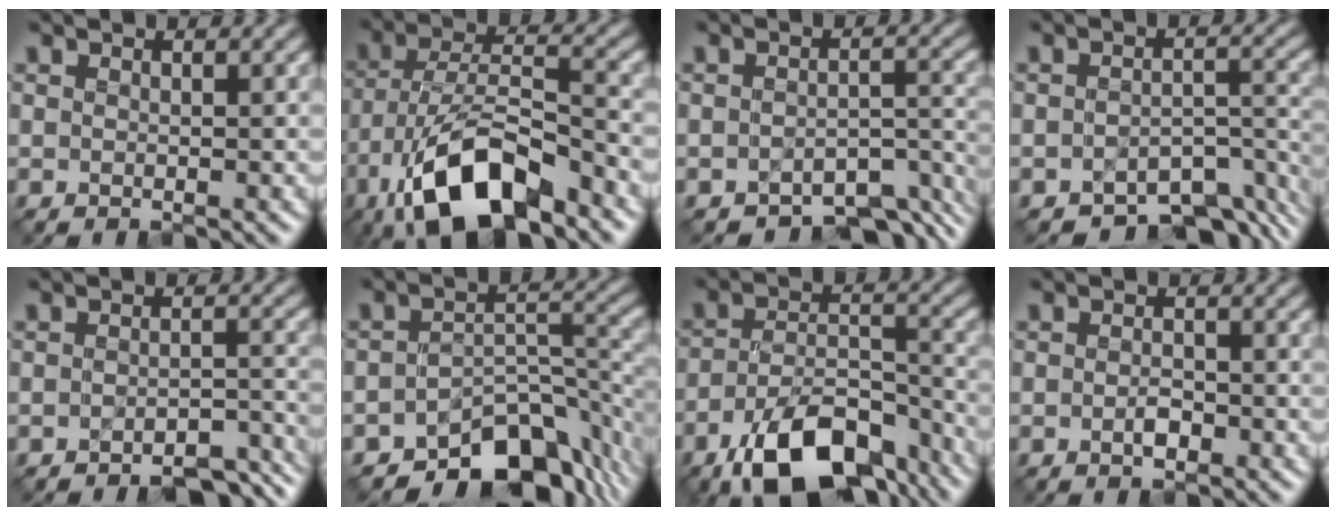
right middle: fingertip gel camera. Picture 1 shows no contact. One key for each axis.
{"total": 11.0, "fx": -6.7, "fy": 4.0, "fz": 7.7, "tx": -0.140, "ty": 0.005, "tz": -0.124}
{"total": 5.5, "fx": -4.8, "fy": 1.9, "fz": 2.0, "tx": -0.016, "ty": -0.011, "tz": -0.063}
{"total": 6.4, "fx": -5.4, "fy": 2.4, "fz": 2.6, "tx": -0.021, "ty": -0.013, "tz": -0.078}
{"total": 4.4, "fx": -3.7, "fy": 1.1, "fz": 1.9, "tx": -0.022, "ty": -0.001, "tz": -0.047}
{"total": 9.0, "fx": -6.7, "fy": 3.9, "fz": 4.4, "tx": -0.040, "ty": -0.017, "tz": -0.109}
{"total": 11.4, "fx": -7.7, "fy": 4.6, "fz": 7.0, "tx": -0.125, "ty": -0.010, "tz": -0.131}
{"total": 1.2, "fx": -0.7, "fy": 0.6, "fz": 0.8, "tx": -0.014, "ty": -0.001, "tz": -0.013}